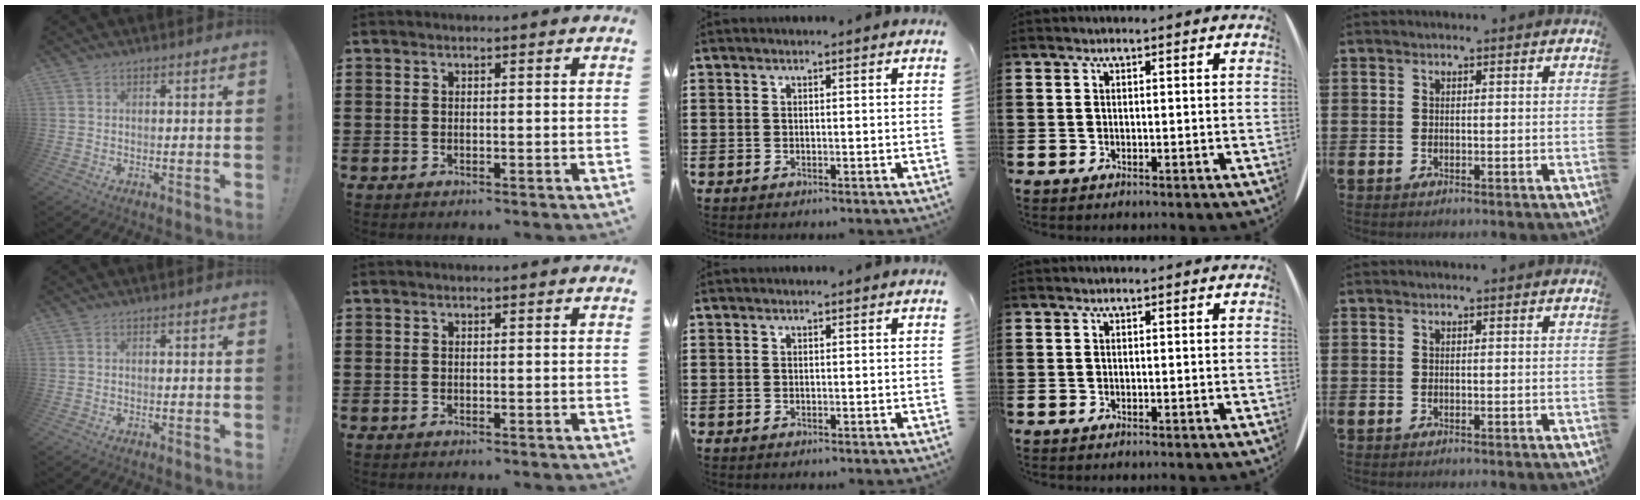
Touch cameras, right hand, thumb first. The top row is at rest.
{}